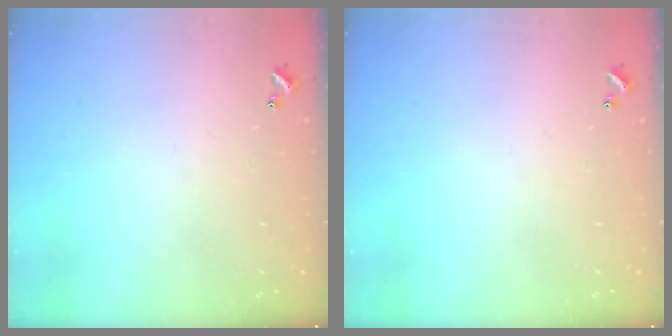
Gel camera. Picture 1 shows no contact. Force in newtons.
{"total": 0.0}